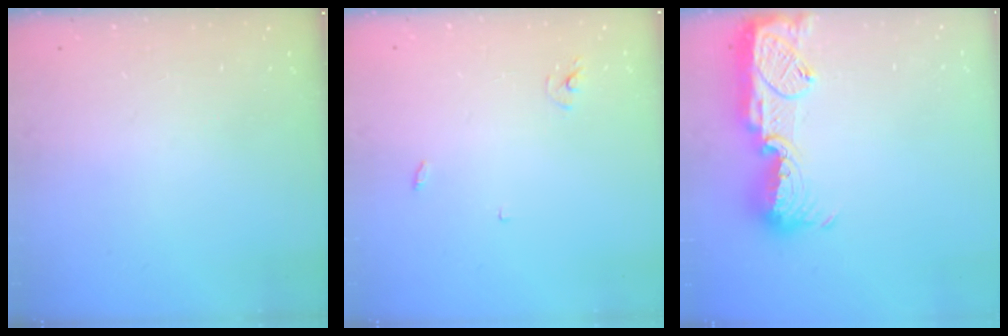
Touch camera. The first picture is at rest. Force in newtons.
{"total": 2.5, "press": 2.5, "slide": 0.1}
{"total": 14.9, "press": 14.9, "slide": 1.0}